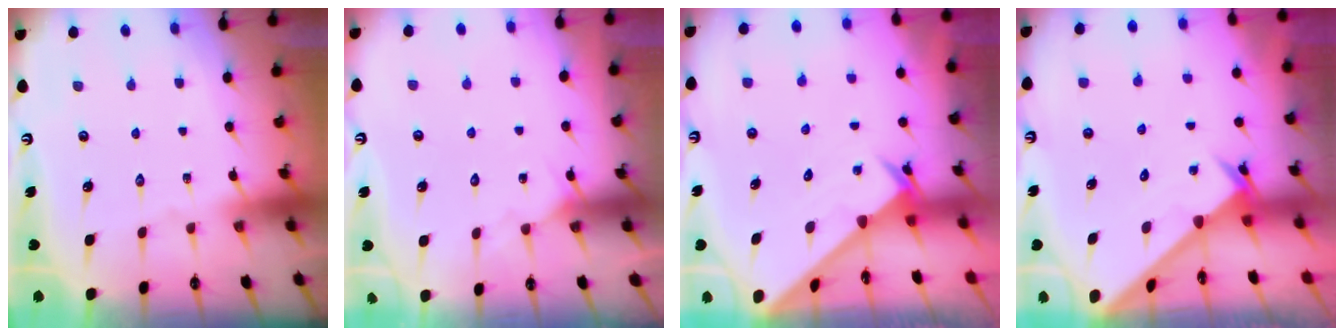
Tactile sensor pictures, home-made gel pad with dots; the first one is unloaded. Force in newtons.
{"total": 6.0, "press": 6.0, "slide": 0.4}
{"total": 1.8, "press": 1.8, "slide": 0.1}
{"total": 2.4, "press": 2.4, "slide": 0.2}